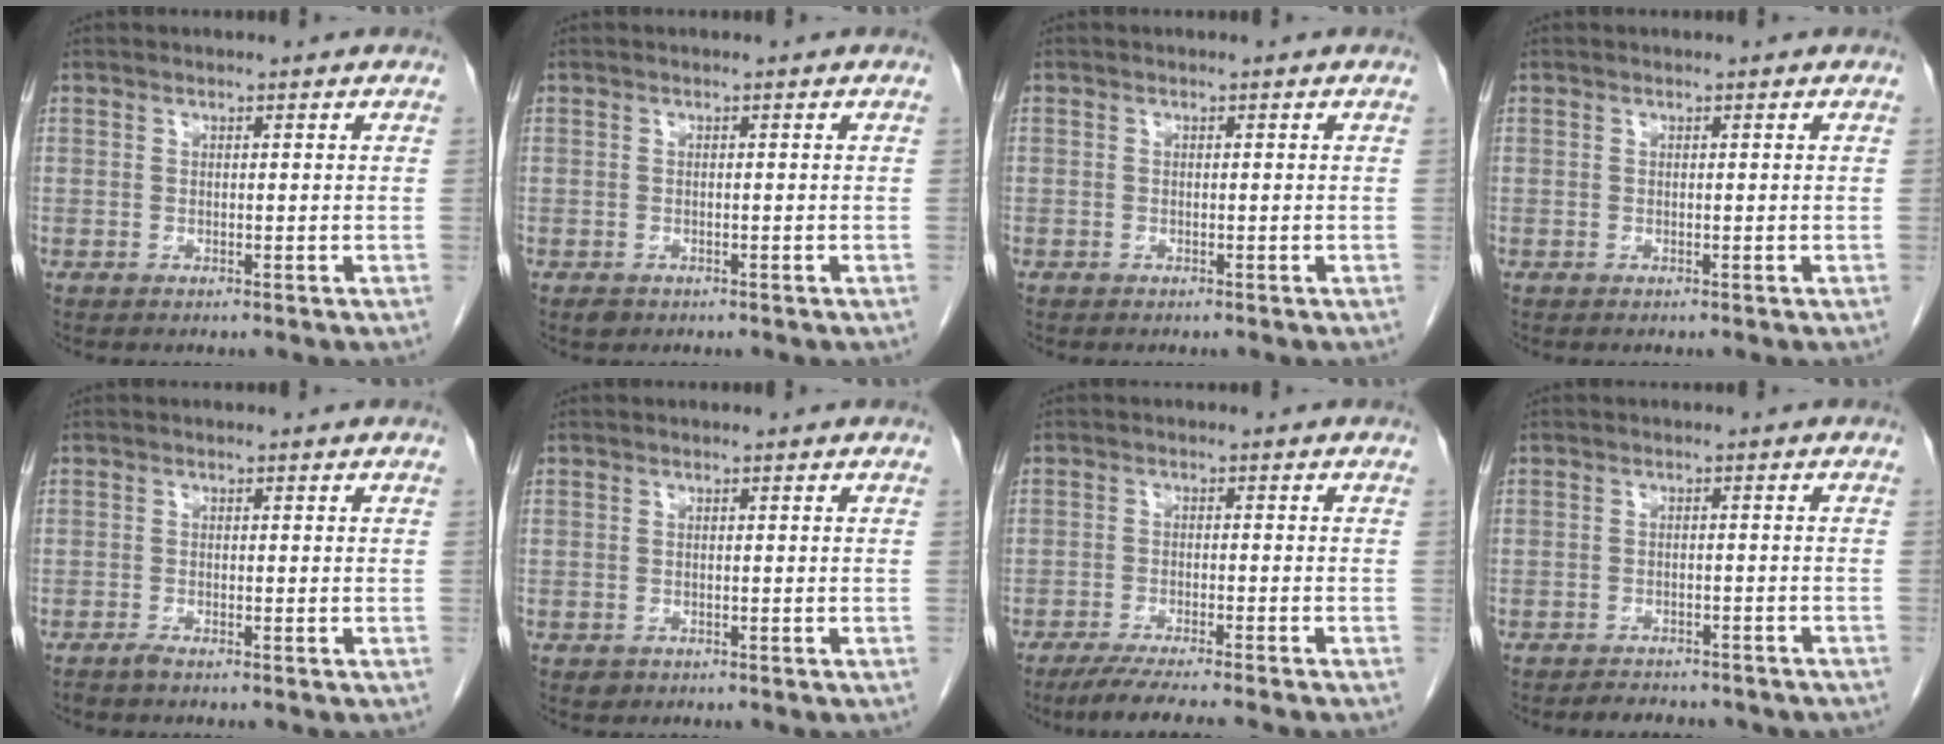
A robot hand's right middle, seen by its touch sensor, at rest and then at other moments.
{"total": 1.1, "force": [-0.7, 0.7, 0.4], "torque": [-0.012, 0.000, -0.007]}
{"total": 0.0}
{"total": 0.0}
{"total": 0.8, "force": [-0.8, -0.1, 0.4], "torque": [-0.011, -0.002, -0.015]}
{"total": 0.8, "force": [-0.4, 0.6, 0.2], "torque": [-0.006, 0.001, -0.002]}
{"total": 9.4, "force": [-8.0, -0.4, 4.8], "torque": [-0.057, -0.024, -0.124]}
{"total": 8.0, "force": [-7.1, 2.6, 2.6], "torque": [-0.035, 0.003, -0.078]}